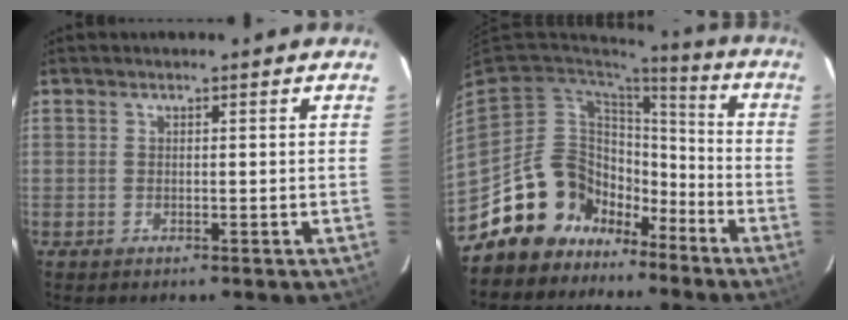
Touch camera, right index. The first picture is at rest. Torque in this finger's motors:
{"motor_torque": [1.04, -1.09, 0.53, 0.01]}